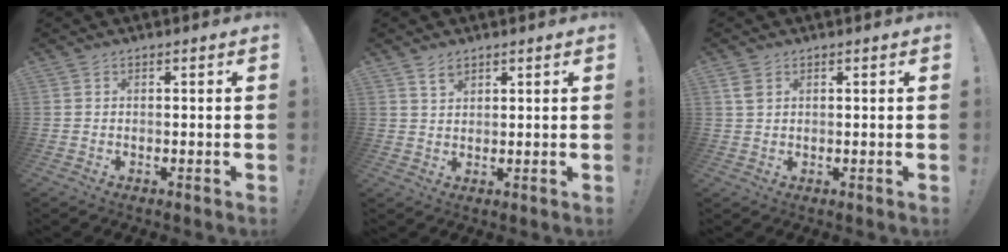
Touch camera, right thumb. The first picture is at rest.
{"total": 3.3, "force": [2.4, 1.9, 1.3], "torque": [-0.020, -0.009, 0.044]}
{"total": 3.0, "force": [1.5, 1.7, 1.9], "torque": [-0.033, 0.001, 0.028]}